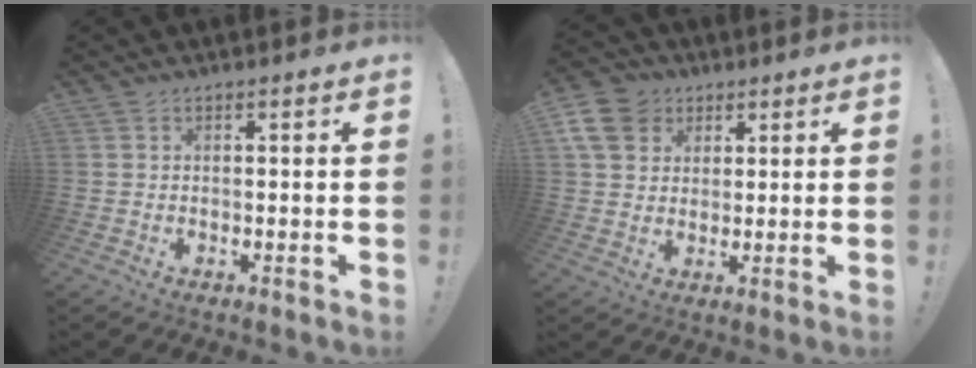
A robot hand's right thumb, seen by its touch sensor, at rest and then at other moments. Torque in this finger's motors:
{"motor_torque": [-0.19, 0.24, 0.04, 0.02, 0.01]}